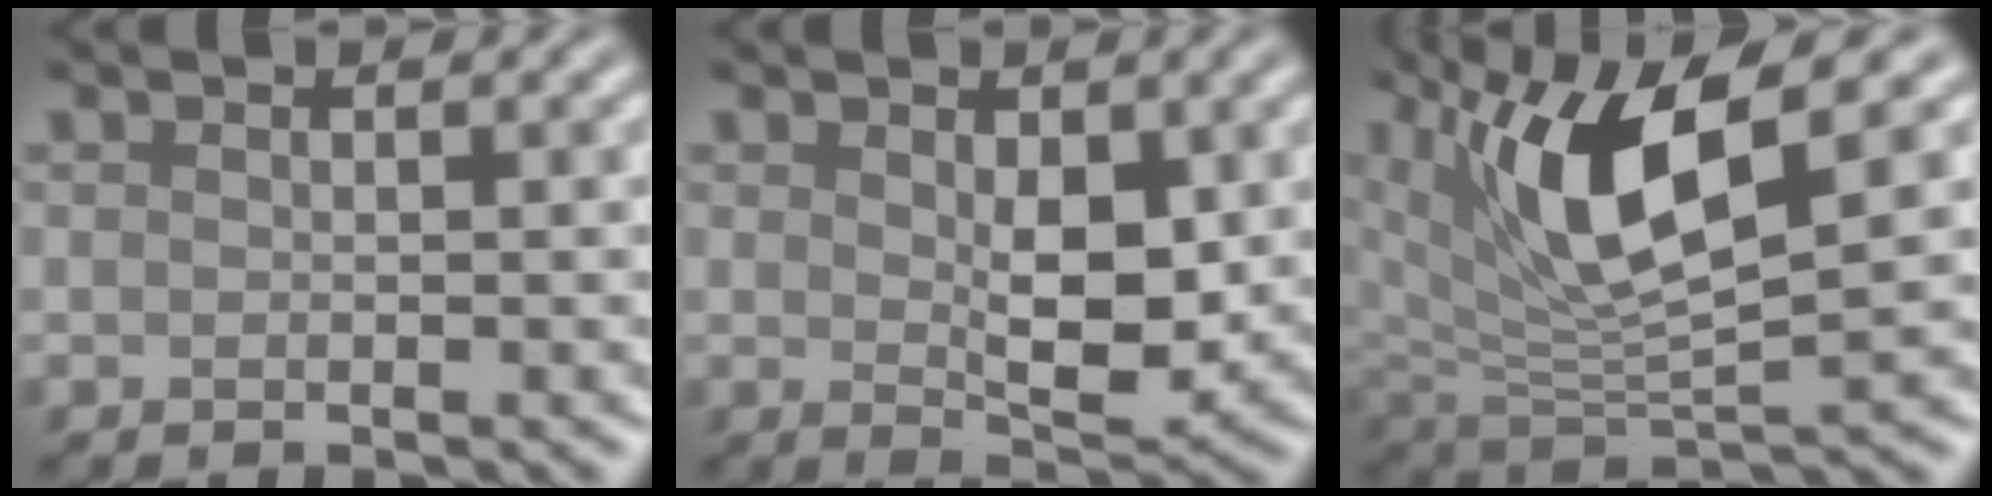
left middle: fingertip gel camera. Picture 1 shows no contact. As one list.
[{"total": 4.3, "force": [0.7, 2.2, 3.6], "torque": [-0.061, -0.009, 0.020]}, {"total": 10.0, "force": [4.0, 3.6, 8.4], "torque": [-0.167, -0.007, 0.072]}]